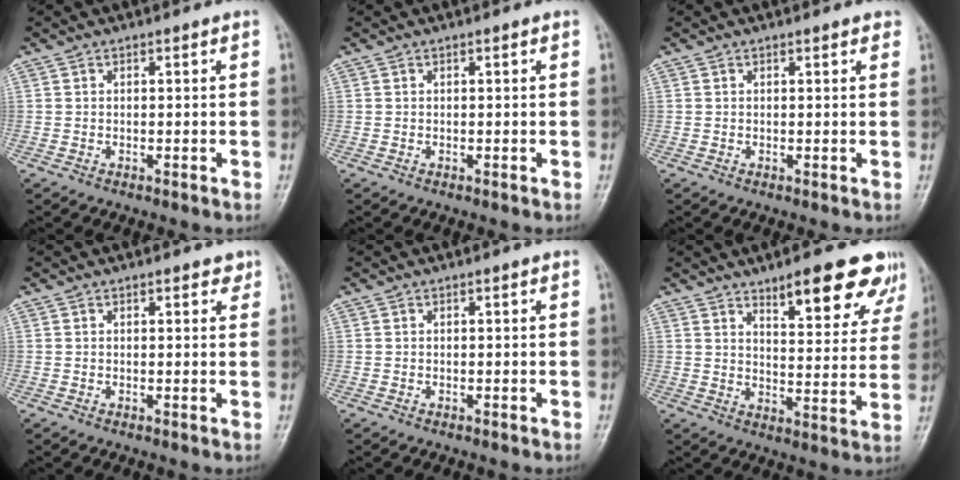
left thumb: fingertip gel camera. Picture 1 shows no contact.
{"total": 0.0}
{"total": 1.2, "force": [0.8, 0.4, 0.7], "torque": [-0.006, 0.000, 0.008]}
{"total": 1.9, "force": [1.3, 1.0, 1.1], "torque": [-0.001, -0.004, 0.013]}
{"total": 0.0}
{"total": 14.4, "force": [9.4, 4.6, 9.9], "torque": [-0.082, -0.052, 0.131]}